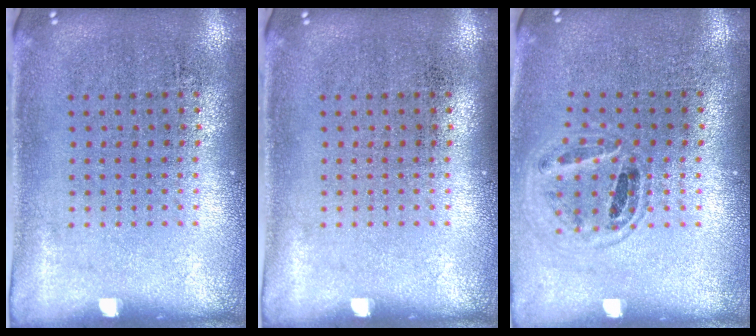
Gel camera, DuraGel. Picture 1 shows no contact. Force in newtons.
{"total": 0.0}
{"total": 1.0, "press": 1.0, "slide": 0.1}